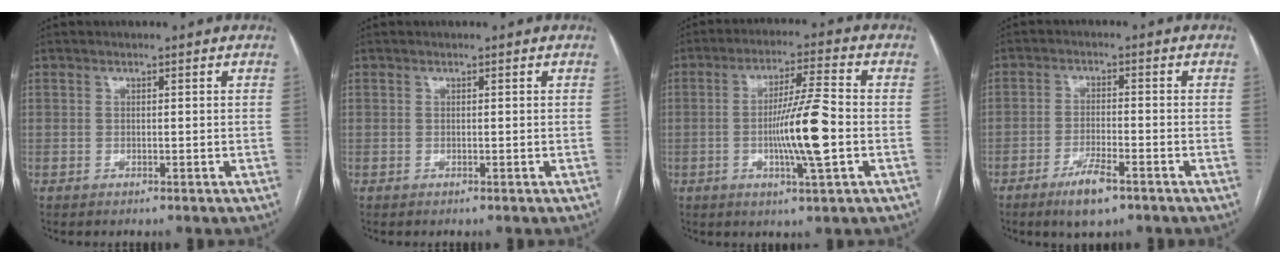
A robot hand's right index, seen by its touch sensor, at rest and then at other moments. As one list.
[{"total": 0.0}, {"total": 10.3, "force": [-1.9, 0.0, 10.1], "torque": [-0.180, -0.005, -0.037]}, {"total": 5.9, "force": [-3.9, 1.1, 4.3], "torque": [-0.085, -0.008, -0.065]}]